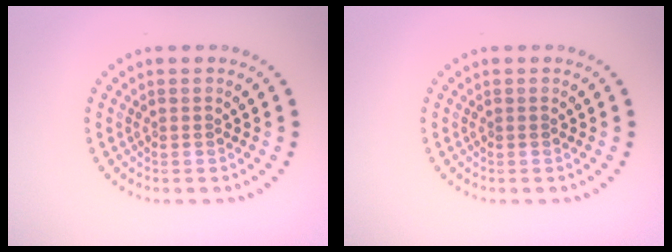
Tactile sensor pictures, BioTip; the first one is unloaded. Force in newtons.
{"total": 0.0}